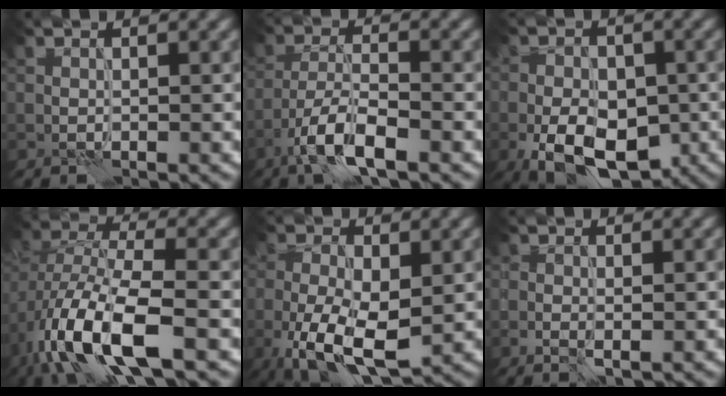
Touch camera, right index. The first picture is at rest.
{"total": 5.5, "force": [-3.6, 1.6, 3.9], "torque": [-0.078, 0.000, -0.072]}
{"total": 8.3, "force": [-3.5, 4.9, 5.8], "torque": [-0.089, -0.013, -0.061]}
{"total": 10.1, "force": [-4.8, 4.6, 7.5], "torque": [-0.160, -0.006, -0.091]}
{"total": 8.6, "force": [-2.9, 4.2, 6.9], "torque": [-0.143, -0.020, -0.048]}
{"total": 0.9, "force": [-0.4, 0.3, 0.8], "torque": [-0.015, -0.004, -0.005]}